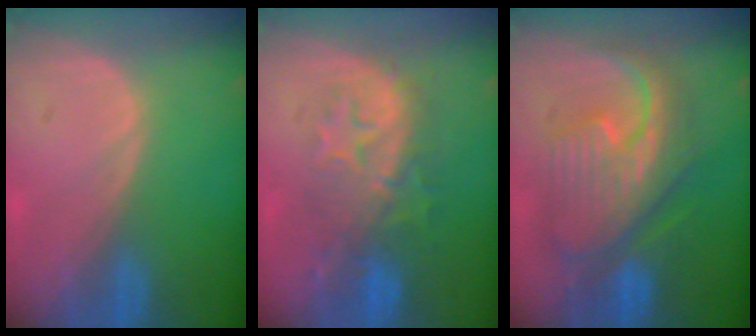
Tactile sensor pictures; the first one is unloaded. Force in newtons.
{"total": 9.1, "press": 8.6, "slide": 3.0}
{"total": 11.4, "press": 11.3, "slide": 1.1}